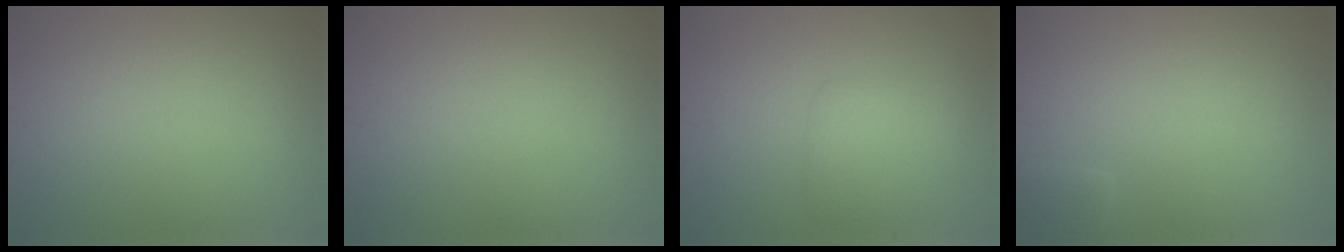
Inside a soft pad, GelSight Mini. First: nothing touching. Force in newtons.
{"total": 0.0}
{"total": 2.4, "press": 2.4, "slide": 0.1}
{"total": 0.9, "press": 0.9, "slide": 0.1}